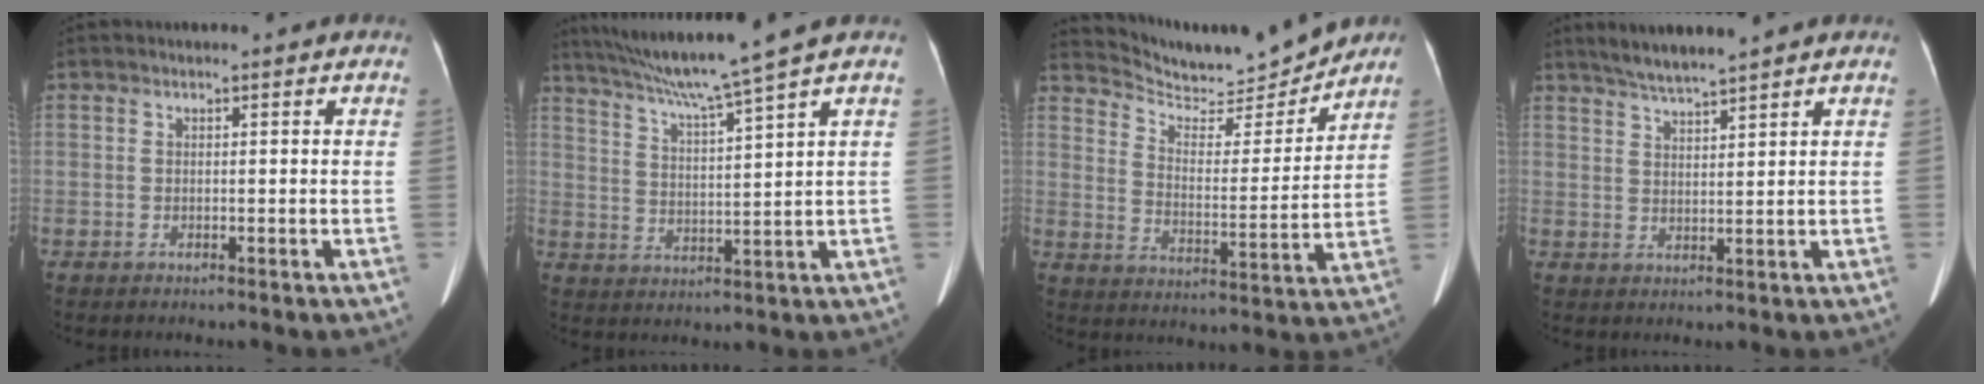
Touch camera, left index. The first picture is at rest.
{"total": 10.8, "force": [8.8, -2.8, 5.7], "torque": [-0.098, -0.004, 0.152]}
{"total": 13.5, "force": [13.0, 1.9, 2.7], "torque": [-0.052, -0.011, 0.202]}
{"total": 5.7, "force": [5.0, -0.4, 2.6], "torque": [-0.052, 0.012, 0.095]}